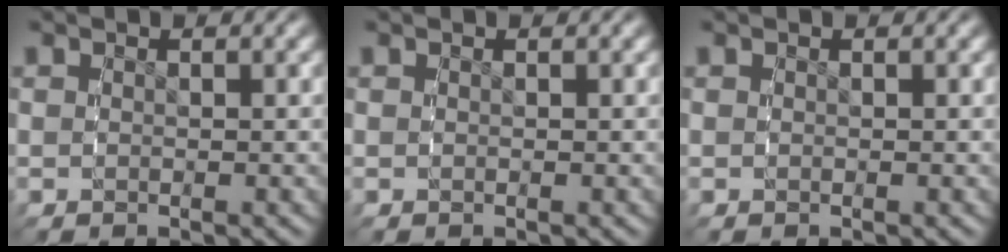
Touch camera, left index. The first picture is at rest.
{"total": 0.0}
{"total": 0.0}